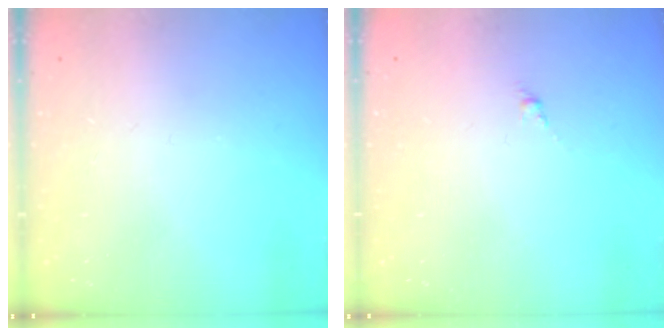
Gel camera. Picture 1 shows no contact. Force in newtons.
{"total": 0.0}